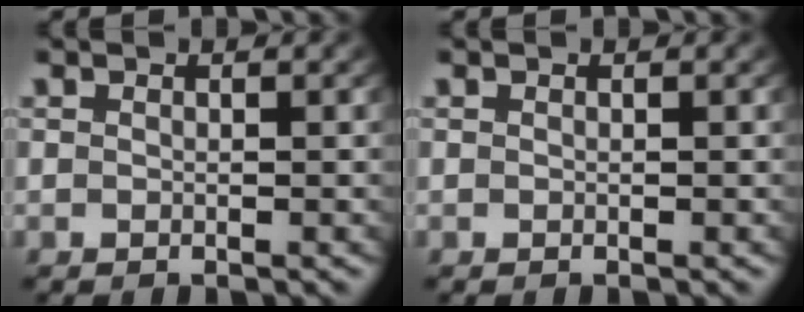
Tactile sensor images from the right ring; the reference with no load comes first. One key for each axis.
{"total": 0.0}